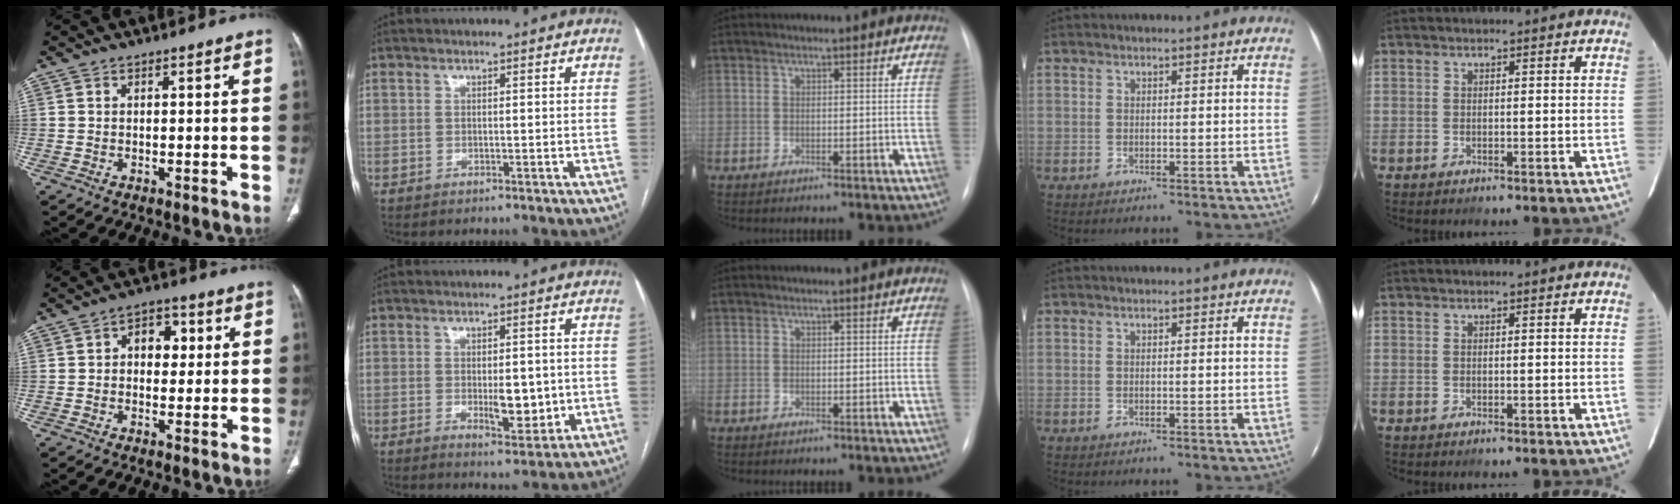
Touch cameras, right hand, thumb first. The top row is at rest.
{"thumb": {"total": 7.4, "force": [1.3, 5.2, 5.0], "torque": [-0.031, 0.008, 0.013]}, "index": {"total": 7.5, "force": [-0.8, 2.9, 6.9], "torque": [-0.098, -0.011, -0.005]}}